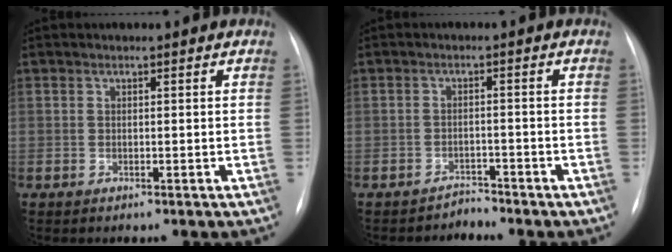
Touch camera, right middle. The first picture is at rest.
{"total": 2.0, "force": [-1.8, 0.2, -0.8], "torque": [0.021, -0.008, -0.029]}